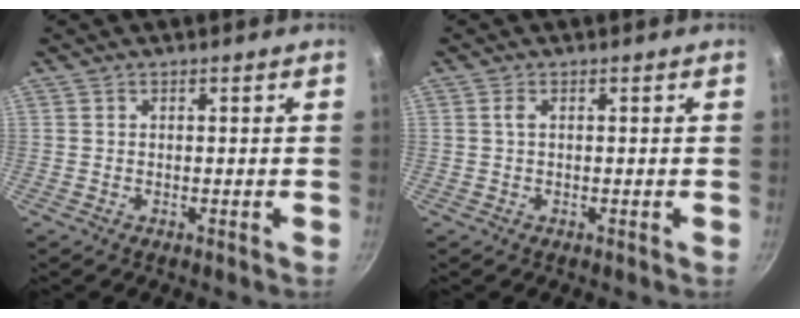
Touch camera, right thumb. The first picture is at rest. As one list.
[{"total": 1.0, "force": [0.2, 0.4, 0.9], "torque": [-0.019, 0.001, 0.002]}]